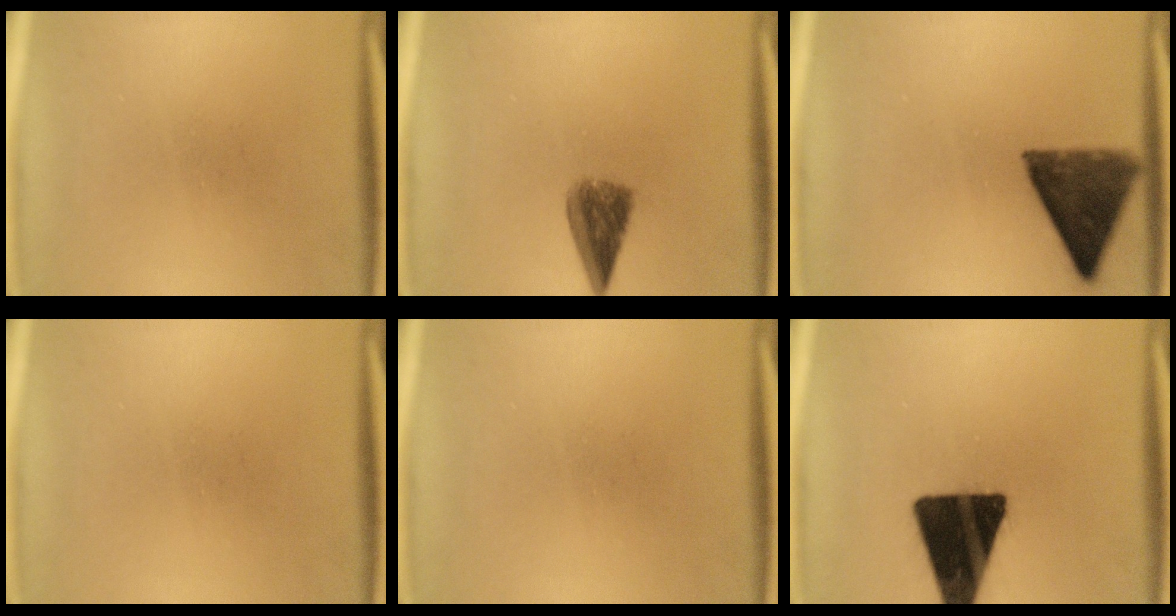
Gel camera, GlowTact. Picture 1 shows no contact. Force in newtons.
{"total": 5.4}
{"total": 11.2}
{"total": 0.0}
{"total": 0.0}
{"total": 19.4}